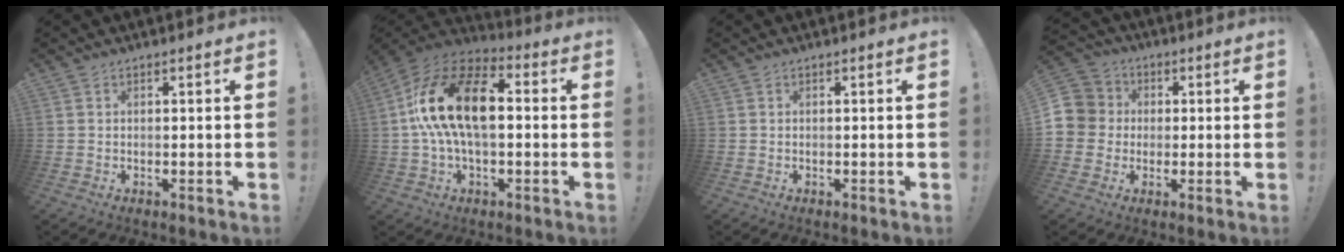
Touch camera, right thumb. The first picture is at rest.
{"total": 19.9, "force": [2.0, 11.6, 16.1], "torque": [-0.292, 0.019, 0.034]}
{"total": 0.0}
{"total": 8.0, "force": [0.2, 7.8, 1.8], "torque": [-0.033, 0.010, 0.008]}